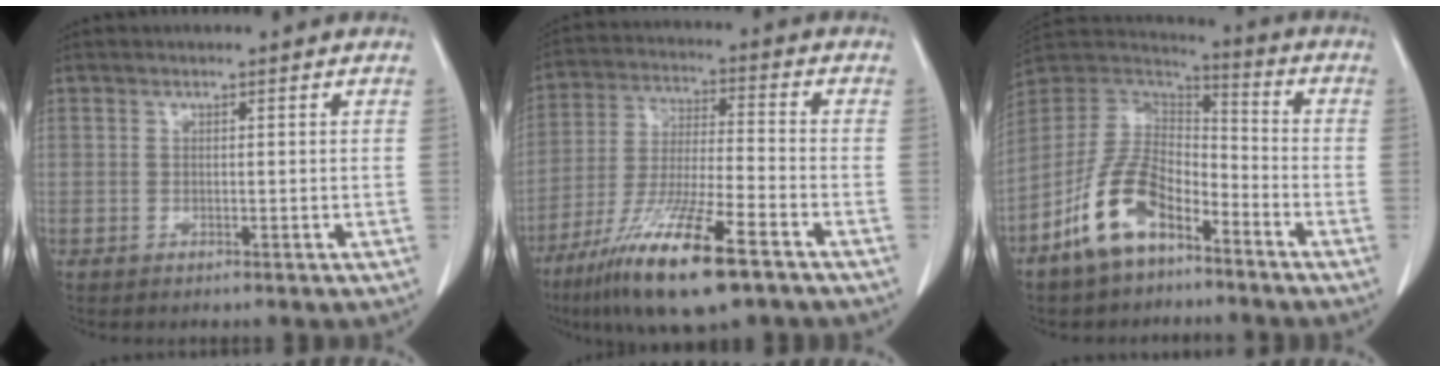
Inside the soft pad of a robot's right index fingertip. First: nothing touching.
{"total": 16.3, "force": [-9.9, 1.9, 12.8], "torque": [-0.250, -0.039, -0.181]}
{"total": 12.6, "force": [-7.4, 6.0, 8.2], "torque": [-0.175, 0.013, -0.147]}